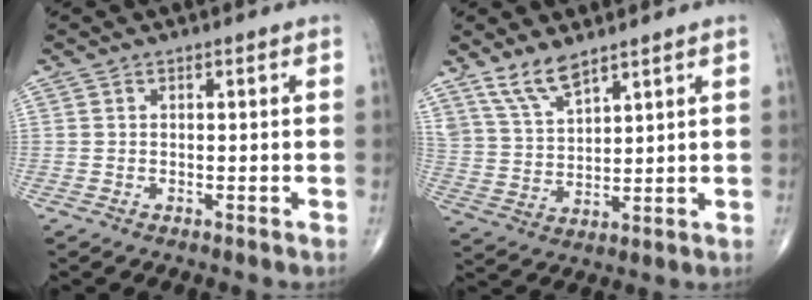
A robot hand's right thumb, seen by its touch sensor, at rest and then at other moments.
{"total": 7.5, "force": [5.9, 2.4, 4.0], "torque": [-0.071, -0.029, 0.127]}